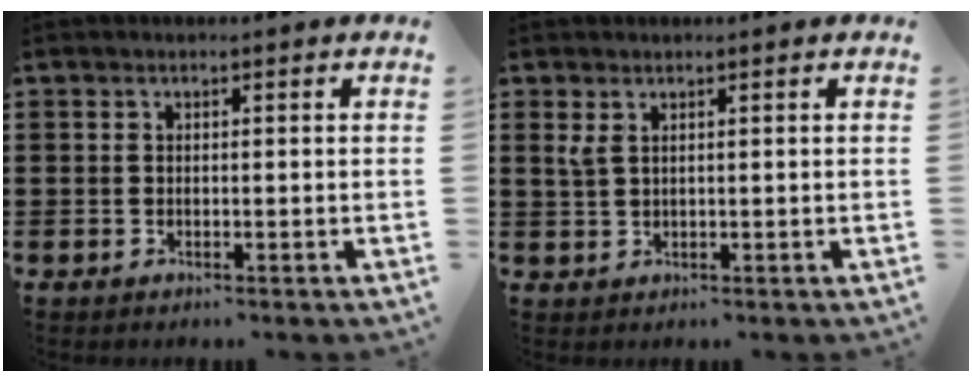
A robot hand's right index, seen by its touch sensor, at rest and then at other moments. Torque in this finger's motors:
{"motor_torque": [0.05, -0.05, 0.01, 0.06]}